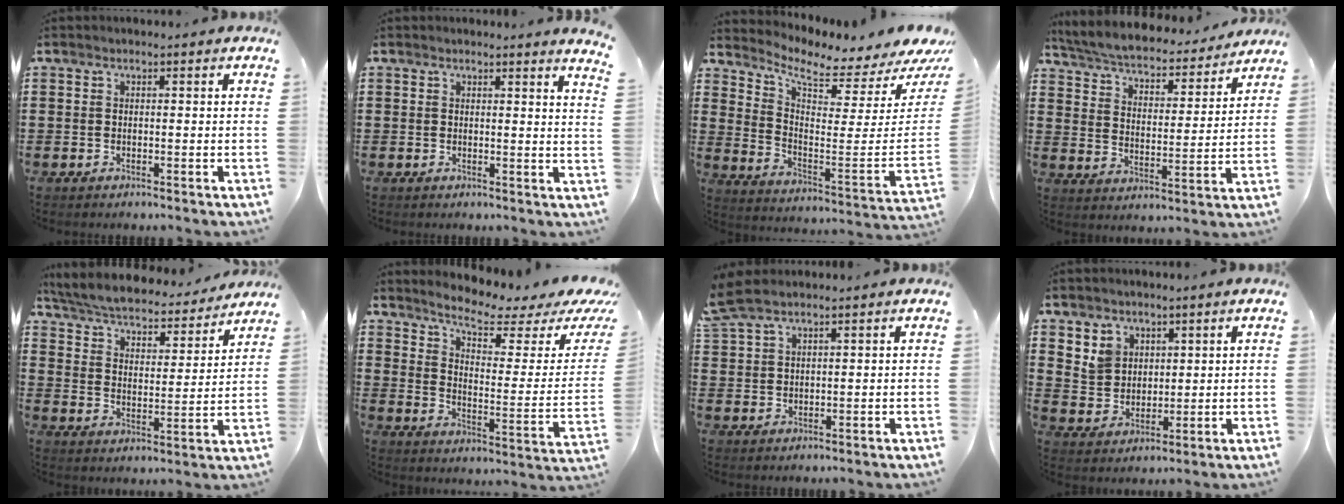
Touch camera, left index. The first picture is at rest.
{"total": 1.9, "force": [1.7, -0.5, 0.6], "torque": [-0.016, -0.006, 0.032]}
{"total": 5.2, "force": [4.3, 0.9, 2.9], "torque": [-0.074, -0.050, 0.066]}
{"total": 4.9, "force": [4.7, 0.3, 1.4], "torque": [-0.052, -0.035, 0.075]}
{"total": 5.2, "force": [5.0, 0.3, 1.7], "torque": [-0.057, -0.036, 0.080]}
{"total": 6.1, "force": [4.7, 1.3, 3.7], "torque": [-0.081, -0.035, 0.072]}
{"total": 3.5, "force": [2.8, 1.0, 1.8], "torque": [-0.044, 0.004, 0.053]}
{"total": 4.7, "force": [2.8, 3.7, 0.4], "torque": [-0.019, 0.006, 0.053]}